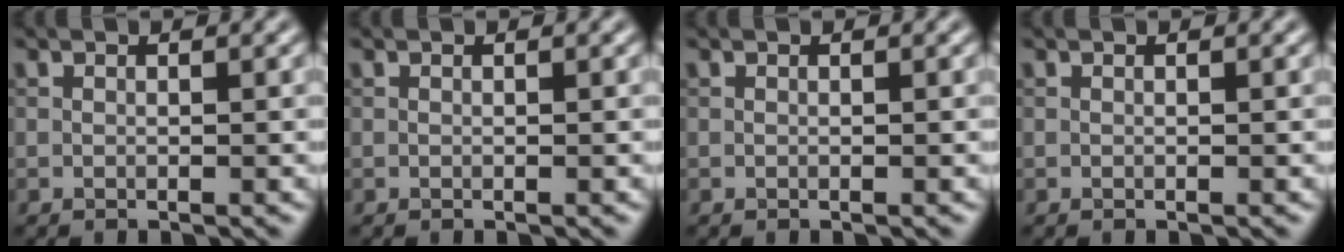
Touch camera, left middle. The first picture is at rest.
{"total": 0.0}
{"total": 0.0}
{"total": 0.0}